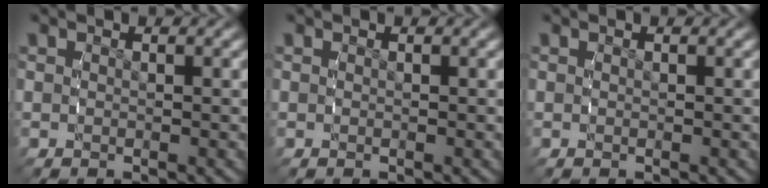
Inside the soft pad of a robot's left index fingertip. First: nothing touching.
{"total": 0.0}
{"total": 0.0}